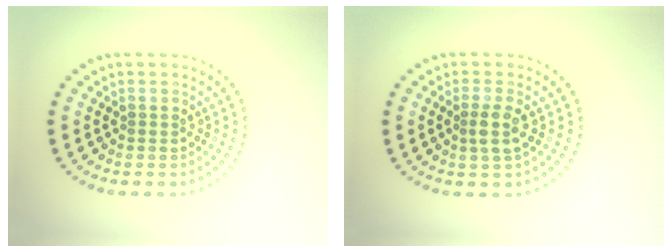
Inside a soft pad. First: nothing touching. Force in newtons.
{"total": 2.0, "press": 1.7, "slide": 1.1}